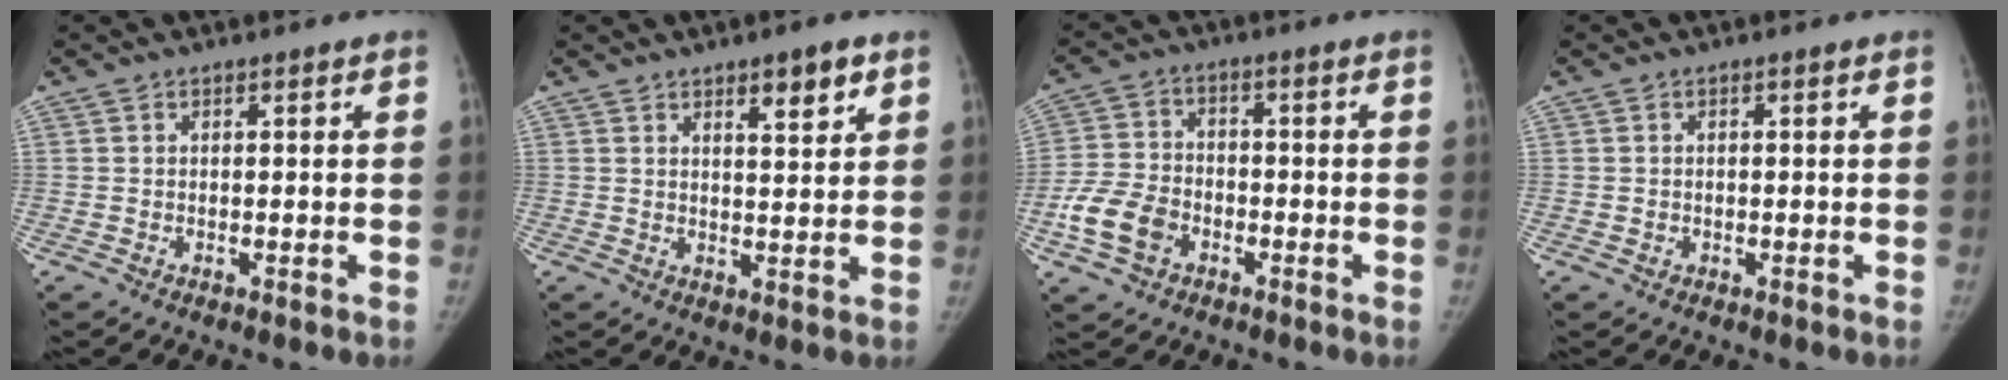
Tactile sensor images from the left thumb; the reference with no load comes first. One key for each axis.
{"total": 5.4, "fx": 3.2, "fy": 1.7, "fz": 4.0, "tx": -0.045, "ty": -0.020, "tz": 0.048}
{"total": 9.2, "fx": -3.8, "fy": 6.7, "fz": 5.1, "tx": -0.097, "ty": 0.019, "tz": -0.073}
{"total": 0.7, "fx": -0.1, "fy": 0.7, "fz": 0.1, "tx": 0.001, "ty": 0.003, "tz": -0.002}